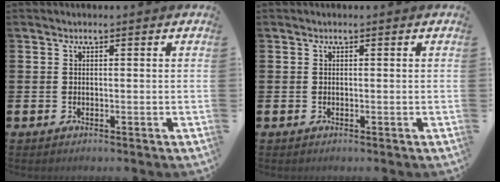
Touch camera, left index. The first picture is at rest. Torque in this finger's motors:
{"motor_torque": [-0.03, 0.00, 0.03, 0.02]}